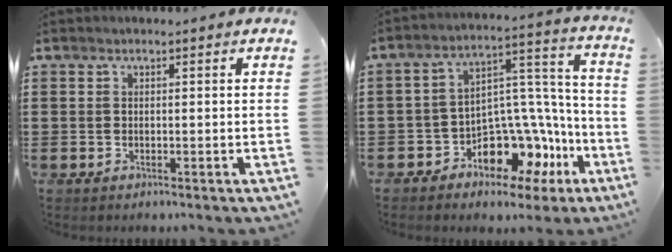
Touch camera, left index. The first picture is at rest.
{"total": 9.5, "force": [-6.5, 4.9, 4.8], "torque": [-0.075, -0.010, -0.117]}